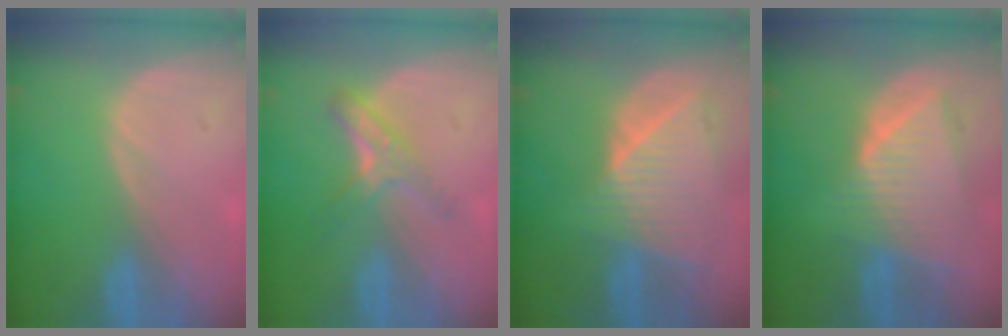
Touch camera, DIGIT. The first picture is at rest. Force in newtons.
{"total": 5.4, "press": 4.8, "slide": 2.6}
{"total": 9.1, "press": 8.1, "slide": 4.0}
{"total": 9.1, "press": 8.0, "slide": 4.3}